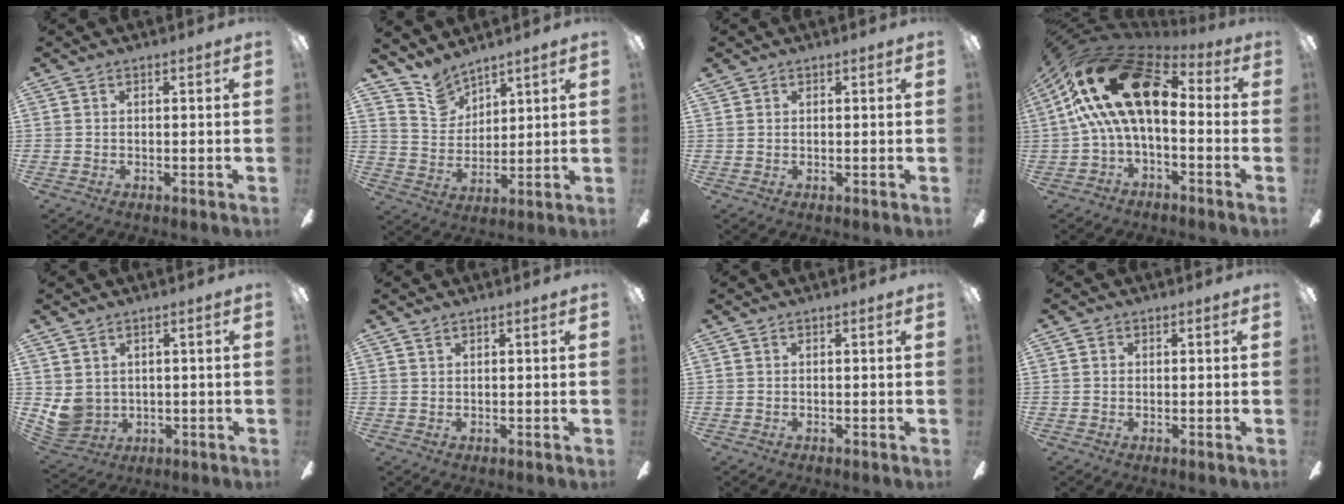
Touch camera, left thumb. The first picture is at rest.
{"total": 8.4, "force": [7.5, 3.6, 1.0], "torque": [-0.039, -0.046, 0.147]}
{"total": 0.8, "force": [0.7, 0.4, -0.1], "torque": [0.001, -0.001, 0.015]}
{"total": 23.1, "force": [4.1, 12.6, 18.9], "torque": [-0.352, -0.003, 0.076]}
{"total": 6.0, "force": [1.3, 5.4, 2.1], "torque": [-0.064, -0.011, 0.028]}
{"total": 0.8, "force": [0.8, 0.2, 0.2], "torque": [-0.004, 0.000, 0.015]}
{"total": 0.0}
{"total": 0.9, "force": [0.3, 0.8, 0.2], "torque": [-0.004, 0.004, 0.005]}